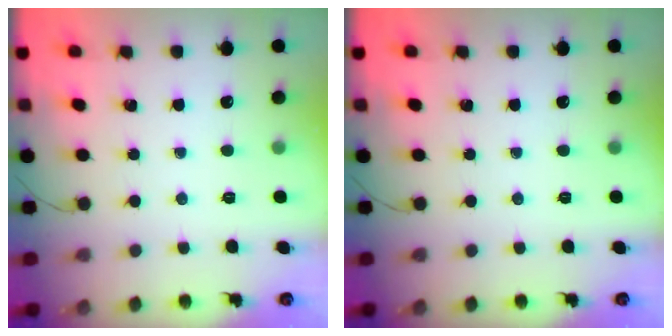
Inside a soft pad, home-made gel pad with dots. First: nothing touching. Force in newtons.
{"total": 0.0}